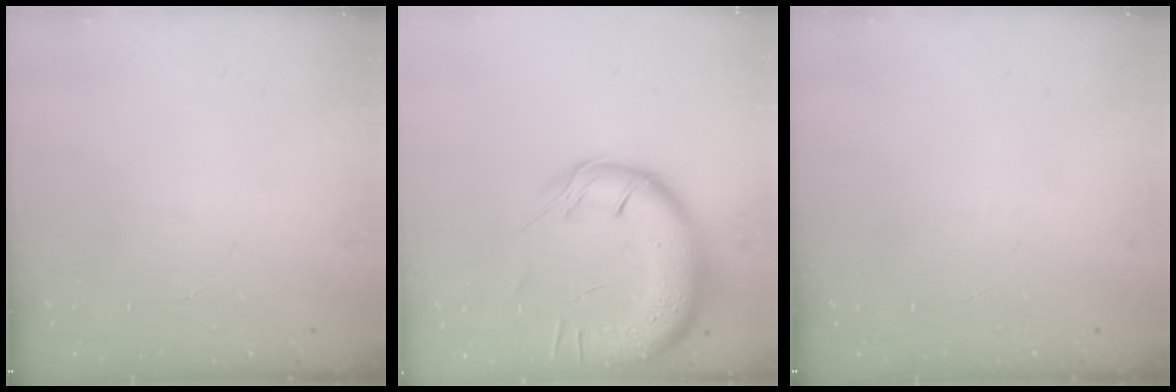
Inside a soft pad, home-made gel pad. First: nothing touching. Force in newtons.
{"total": 18.1, "press": 17.7, "slide": 3.6}
{"total": 0.0}